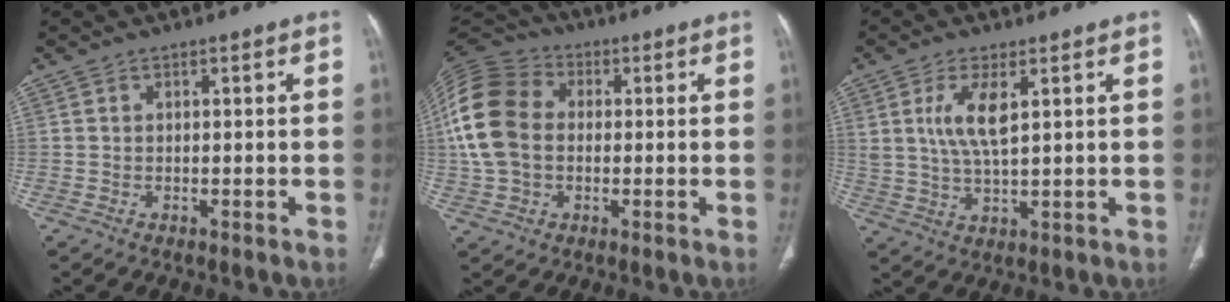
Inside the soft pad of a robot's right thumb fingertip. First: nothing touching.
{"total": 15.7, "force": [0.7, 11.8, 10.4], "torque": [-0.213, 0.028, 0.006]}
{"total": 7.2, "force": [2.4, 2.6, 6.2], "torque": [-0.130, -0.012, 0.055]}